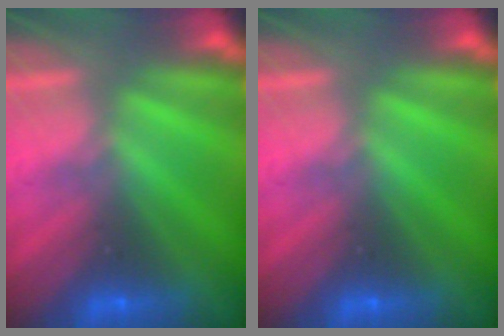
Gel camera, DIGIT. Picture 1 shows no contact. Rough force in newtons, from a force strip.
{"total": 0.0}